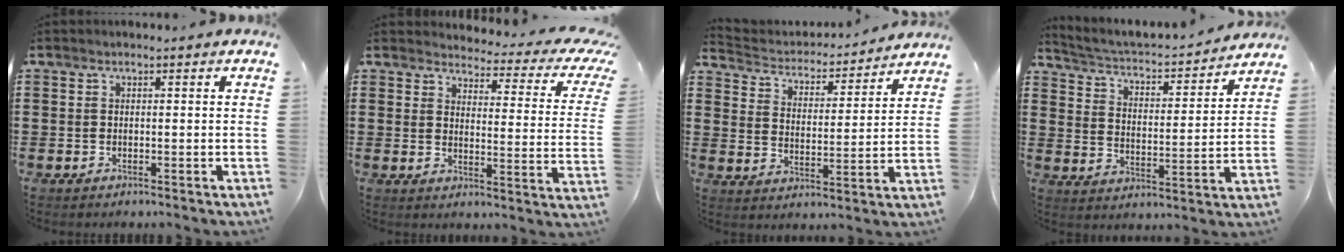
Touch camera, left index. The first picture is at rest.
{"total": 3.6, "force": [3.1, 0.7, 1.8], "torque": [-0.046, -0.028, 0.046]}
{"total": 3.2, "force": [3.1, 0.7, 0.1], "torque": [-0.025, -0.029, 0.045]}
{"total": 2.4, "force": [2.2, 0.4, 0.9], "torque": [-0.035, -0.028, 0.026]}